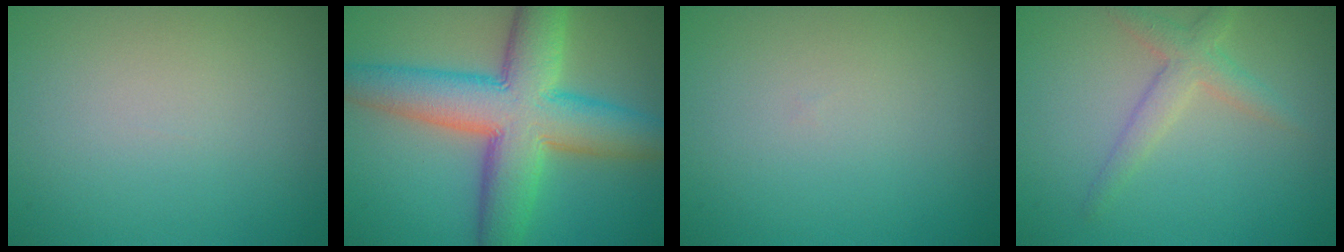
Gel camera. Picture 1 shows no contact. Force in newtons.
{"total": 10.8, "press": 10.8, "slide": 0.3}
{"total": 0.0}
{"total": 2.5, "press": 2.5, "slide": 0.2}